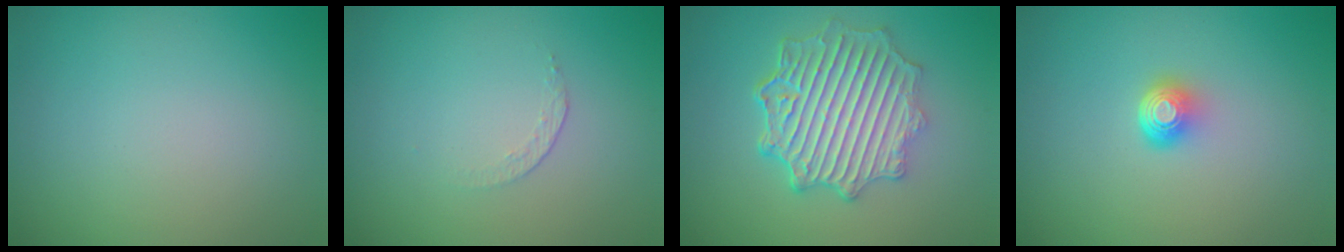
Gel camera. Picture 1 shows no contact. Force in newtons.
{"total": 0.7, "press": 0.4, "slide": 0.6}
{"total": 6.4, "press": 5.3, "slide": 3.5}
{"total": 2.0, "press": 1.3, "slide": 1.6}